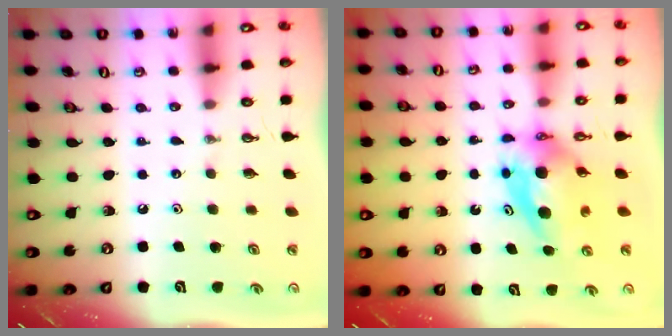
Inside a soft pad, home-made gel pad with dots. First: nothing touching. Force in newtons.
{"total": 6.7, "press": 6.7, "slide": 0.7}